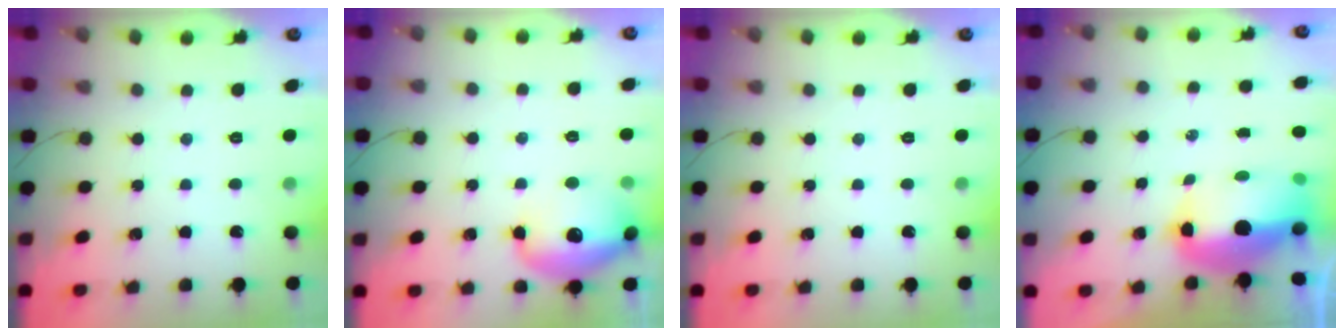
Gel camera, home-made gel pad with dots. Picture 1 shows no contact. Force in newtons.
{"total": 18.3, "press": 17.5, "slide": 5.6}
{"total": 0.0}
{"total": 12.0, "press": 11.7, "slide": 2.7}